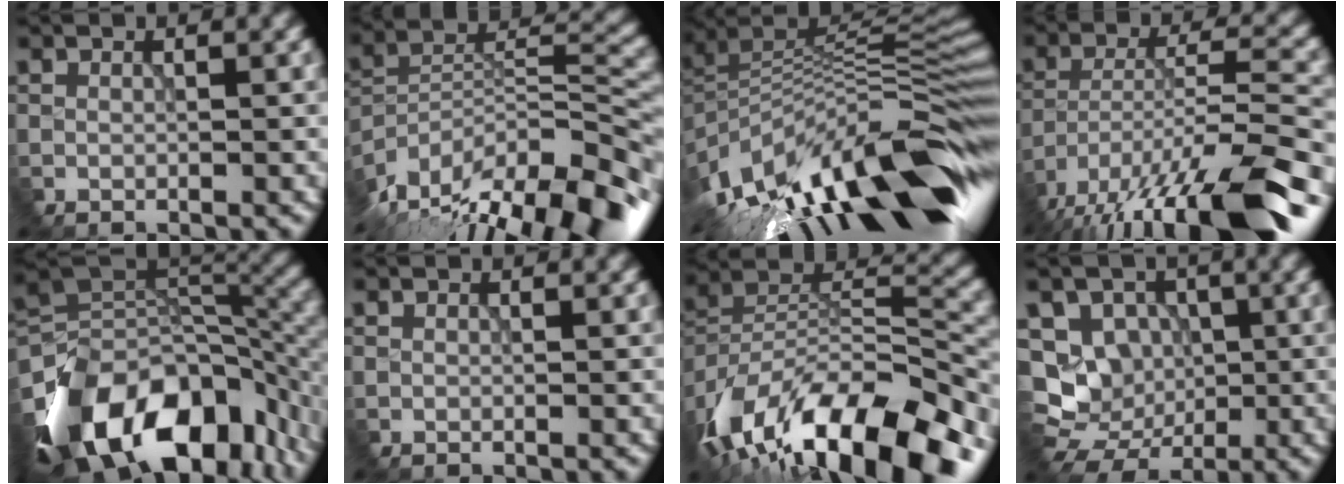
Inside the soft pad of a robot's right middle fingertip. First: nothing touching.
{"total": 15.0, "force": [-11.0, 4.2, 9.4], "torque": [-0.186, 0.025, -0.165]}
{"total": 13.8, "force": [-6.9, 4.7, 11.0], "torque": [-0.208, 0.008, -0.099]}
{"total": 15.8, "force": [-12.4, 3.3, 9.2], "torque": [-0.205, -0.009, -0.183]}
{"total": 15.3, "force": [-8.9, 9.0, 8.6], "torque": [-0.178, -0.010, -0.123]}
{"total": 0.0}
{"total": 15.4, "force": [-10.5, 6.3, 9.3], "torque": [-0.196, 0.005, -0.155]}
{"total": 5.6, "force": [-0.5, 5.2, 1.8], "torque": [-0.049, -0.008, 0.001]}